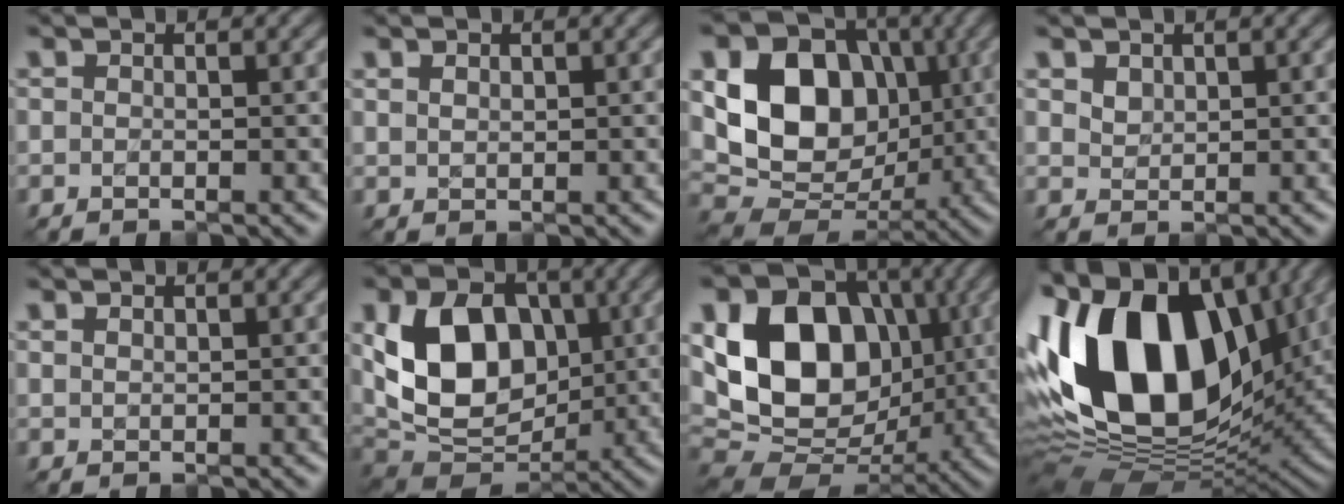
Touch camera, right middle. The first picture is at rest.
{"total": 0.9, "force": [0.5, 0.5, 0.5], "torque": [-0.011, 0.000, 0.013]}
{"total": 11.4, "force": [1.5, 8.8, 7.0], "torque": [-0.128, -0.006, 0.020]}
{"total": 1.2, "force": [0.8, 0.8, 0.5], "torque": [-0.010, 0.000, 0.018]}
{"total": 0.6, "force": [0.5, 0.3, 0.3], "torque": [-0.006, 0.000, 0.011]}
{"total": 10.6, "force": [1.3, 7.5, 7.4], "torque": [-0.139, -0.004, 0.021]}
{"total": 13.5, "force": [1.8, 10.2, 8.8], "torque": [-0.151, -0.001, 0.021]}
{"total": 18.7, "force": [4.0, 11.7, 14.1], "torque": [-0.289, 0.014, 0.055]}